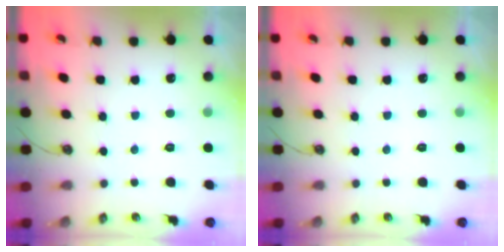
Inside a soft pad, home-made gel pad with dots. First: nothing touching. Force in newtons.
{"total": 0.0}